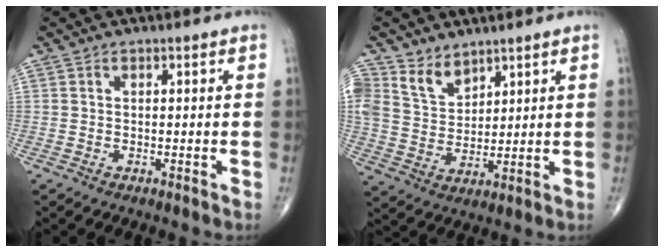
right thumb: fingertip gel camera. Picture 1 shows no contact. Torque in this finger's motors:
{"motor_torque": [0.09, 0.11, 0.55, 0.65, 0.06]}